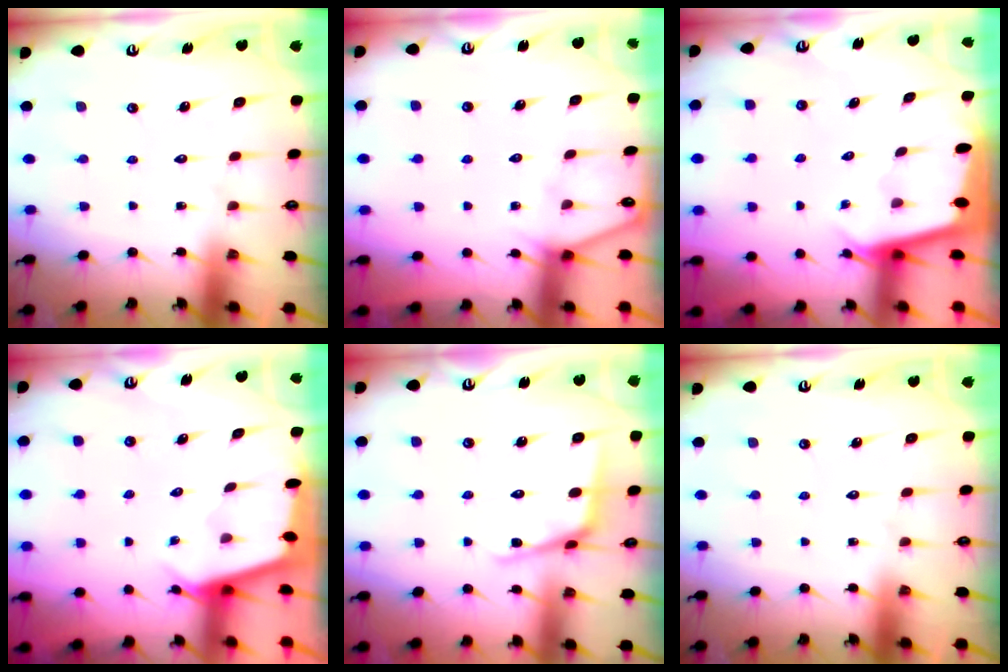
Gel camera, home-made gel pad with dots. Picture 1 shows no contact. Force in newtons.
{"total": 2.4, "press": 2.3, "slide": 0.4}
{"total": 1.9, "press": 1.9, "slide": 0.1}
{"total": 2.3, "press": 2.3, "slide": 0.3}
{"total": 5.2, "press": 5.2, "slide": 0.6}
{"total": 0.0}